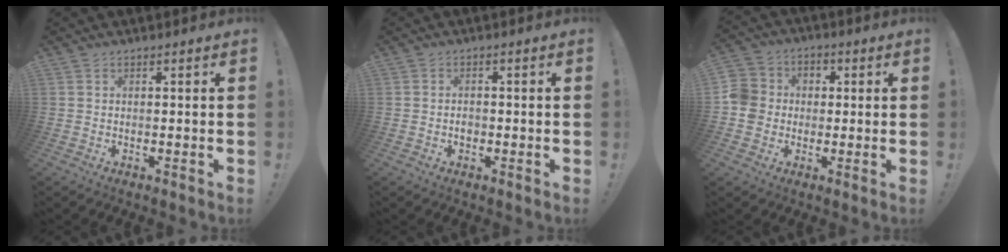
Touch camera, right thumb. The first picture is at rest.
{"total": 1.6, "force": [-0.7, 1.2, 0.7], "torque": [-0.003, 0.001, -0.014]}
{"total": 9.3, "force": [-1.3, 8.7, 3.0], "torque": [-0.059, 0.024, -0.019]}